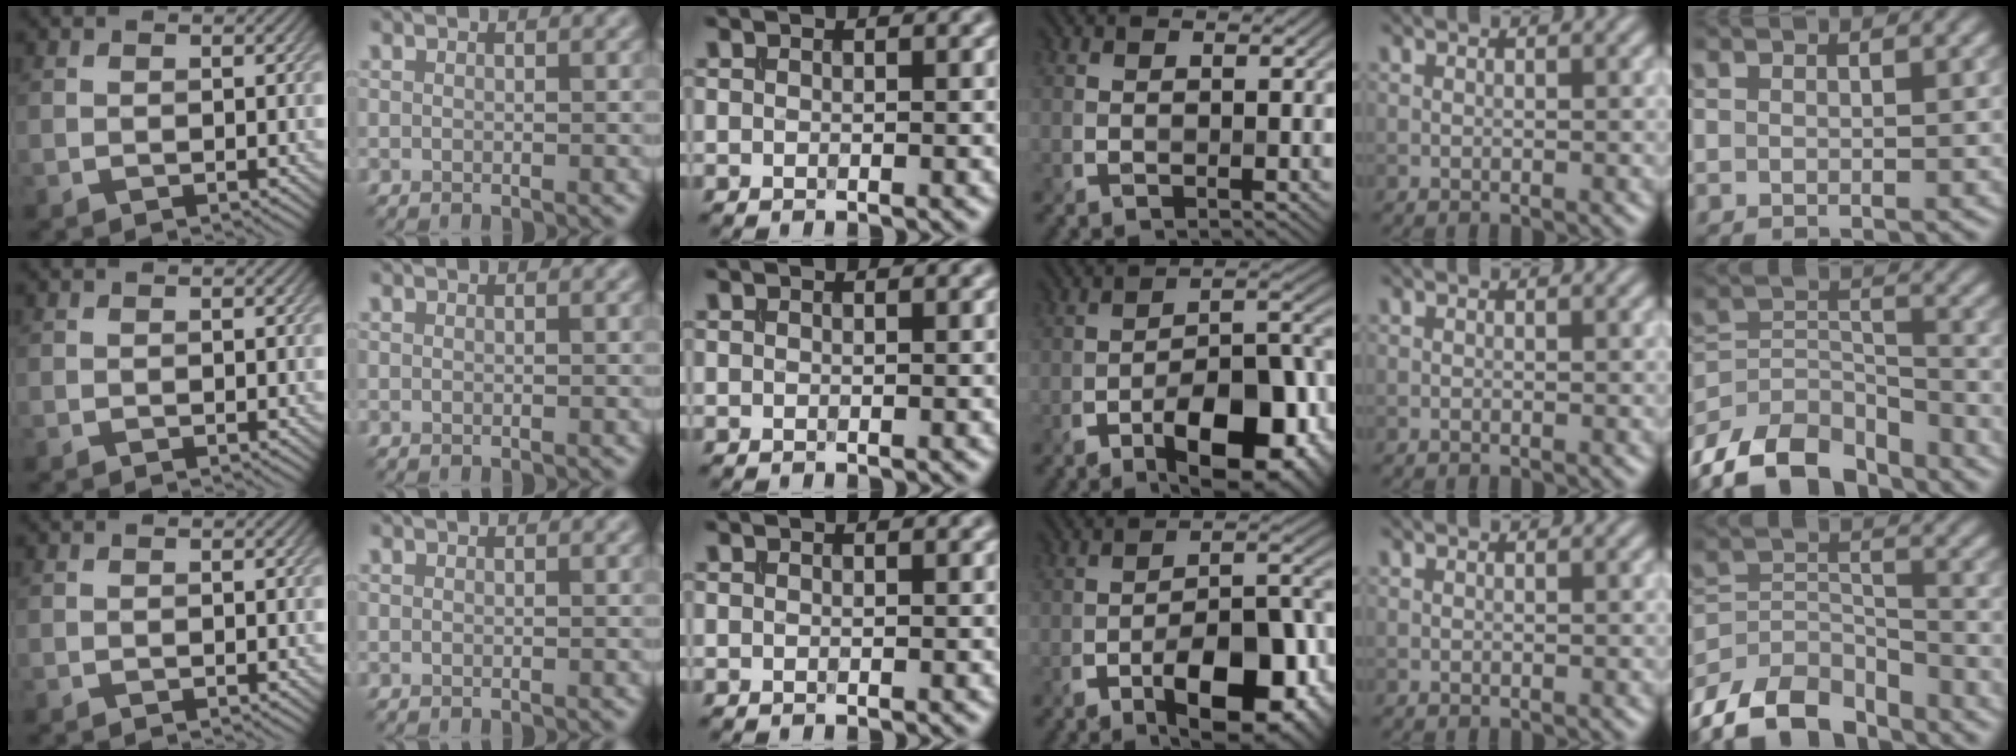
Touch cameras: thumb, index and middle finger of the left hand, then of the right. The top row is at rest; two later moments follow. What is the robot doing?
{"motion": "insert", "object": "file holder"}